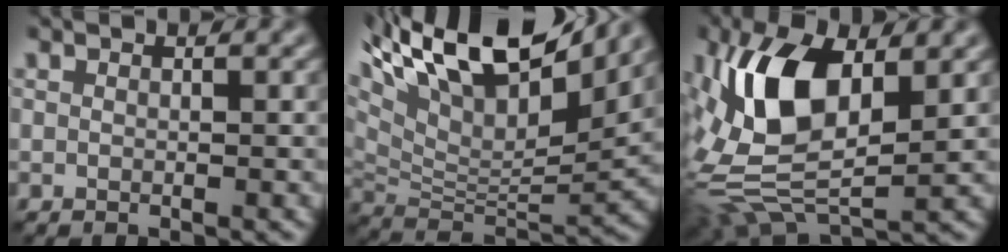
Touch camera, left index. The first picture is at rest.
{"total": 14.6, "force": [9.6, 5.4, 9.6], "torque": [-0.188, 0.039, 0.167]}
{"total": 10.9, "force": [1.8, 5.6, 9.2], "torque": [-0.193, 0.002, 0.025]}